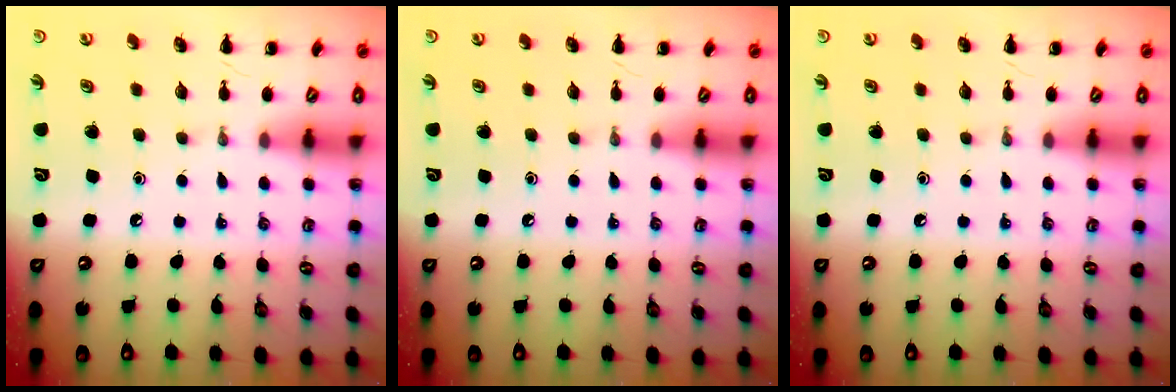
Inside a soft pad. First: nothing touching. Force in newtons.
{"total": 0.0}
{"total": 0.0}